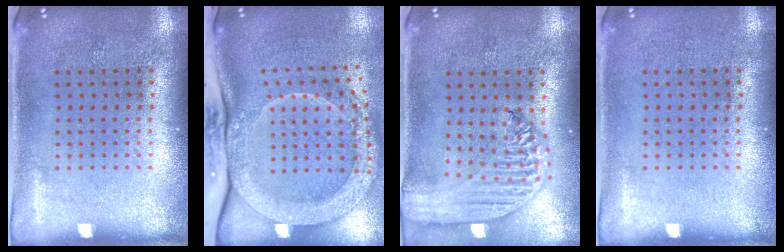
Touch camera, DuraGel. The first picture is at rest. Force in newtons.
{"total": 3.0, "press": 2.3, "slide": 1.9}
{"total": 2.8, "press": 2.3, "slide": 1.6}
{"total": 0.0}